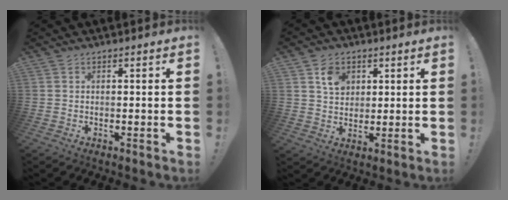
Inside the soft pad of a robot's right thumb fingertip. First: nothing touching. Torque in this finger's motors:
{"motor_torque": [0.02, 0.03, -0.19, 0.26, -0.03]}